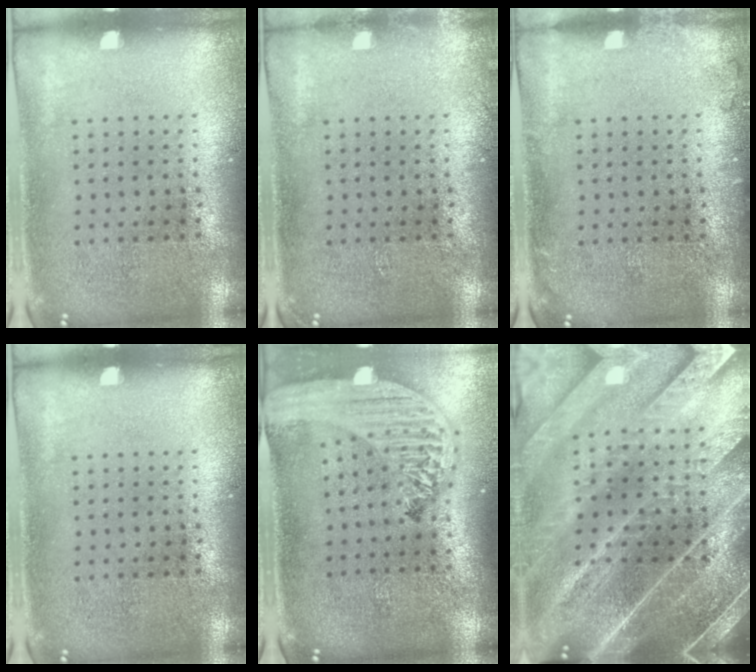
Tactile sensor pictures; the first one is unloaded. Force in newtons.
{"total": 0.6, "press": 0.6, "slide": 0.1}
{"total": 0.8, "press": 0.7, "slide": 0.2}
{"total": 0.0}
{"total": 3.1, "press": 2.4, "slide": 1.9}
{"total": 5.5, "press": 4.6, "slide": 2.9}